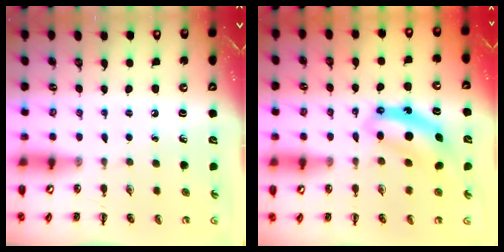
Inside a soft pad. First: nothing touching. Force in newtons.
{"total": 7.1, "press": 7.1, "slide": 0.5}